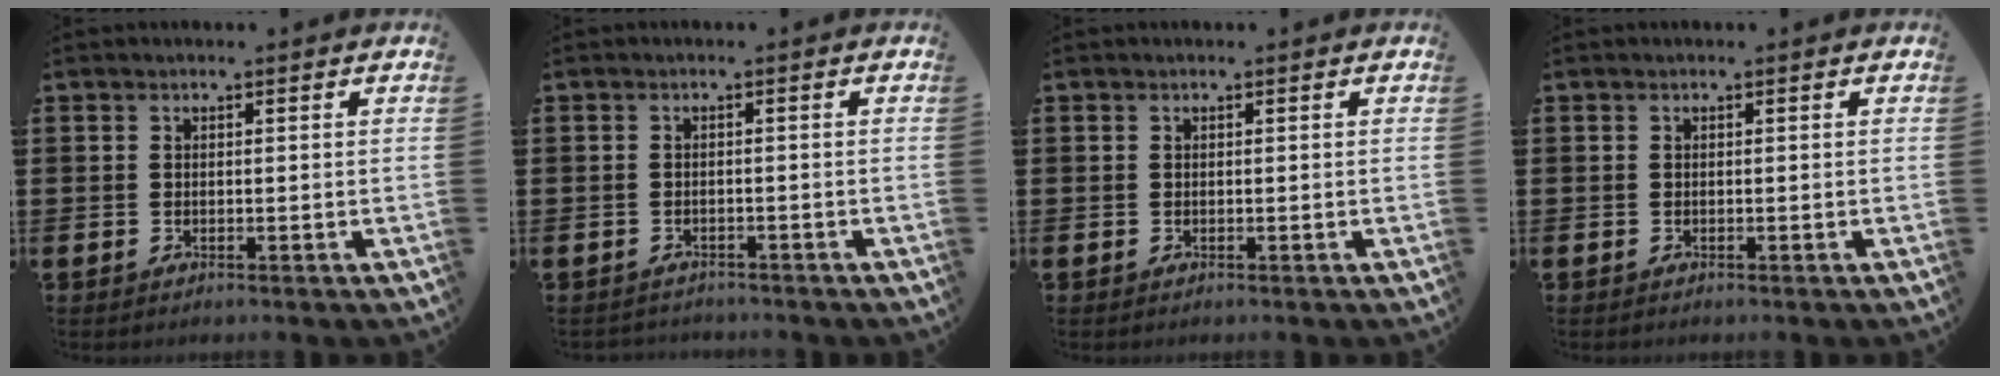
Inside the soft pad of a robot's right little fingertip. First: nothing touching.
{"total": 0.9, "force": [-0.9, 0.1, -0.1], "torque": [-0.001, 0.001, -0.019]}
{"total": 0.0}
{"total": 0.0}